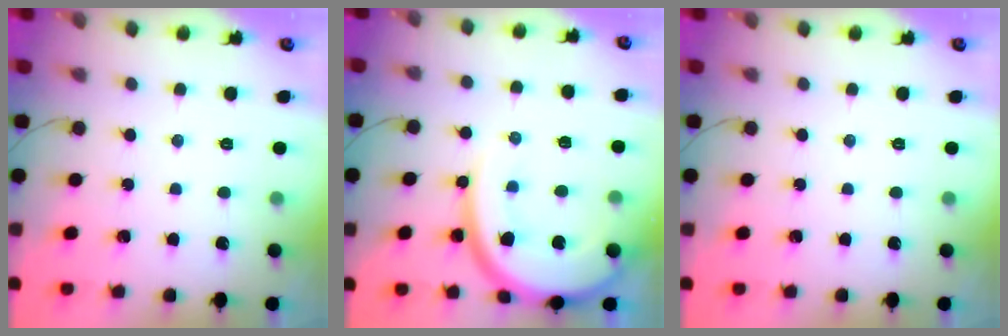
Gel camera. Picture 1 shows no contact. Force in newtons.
{"total": 16.3, "press": 16.2, "slide": 1.3}
{"total": 0.0}